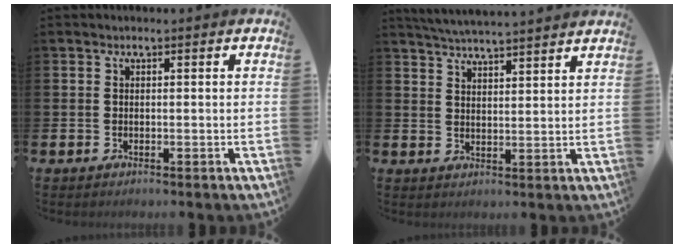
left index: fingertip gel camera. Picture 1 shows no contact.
{"total": 4.7, "force": [4.7, -0.5, 0.4], "torque": [-0.022, -0.025, 0.083]}